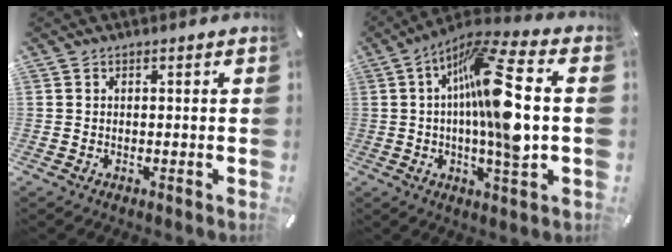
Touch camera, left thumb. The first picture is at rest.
{"total": 17.0, "force": [0.6, 3.6, 16.6], "torque": [-0.301, -0.005, 0.000]}